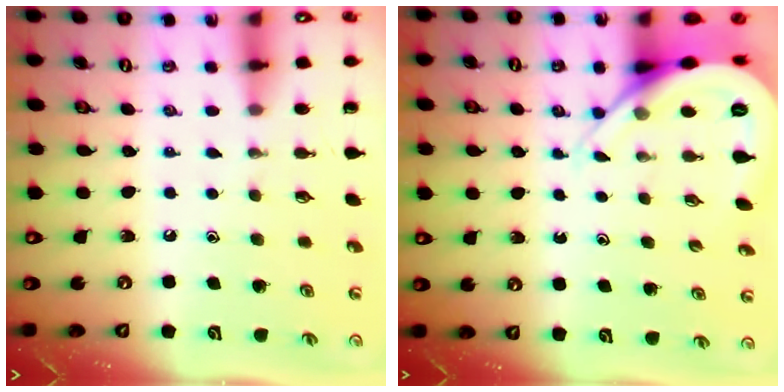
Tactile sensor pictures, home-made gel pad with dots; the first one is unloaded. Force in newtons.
{"total": 8.1, "press": 8.1, "slide": 0.8}